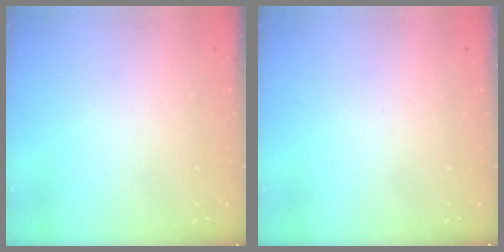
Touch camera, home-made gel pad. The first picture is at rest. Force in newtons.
{"total": 0.0}